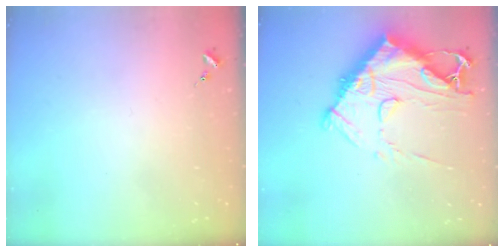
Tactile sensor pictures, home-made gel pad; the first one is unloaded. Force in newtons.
{"total": 18.4, "press": 18.3, "slide": 1.8}